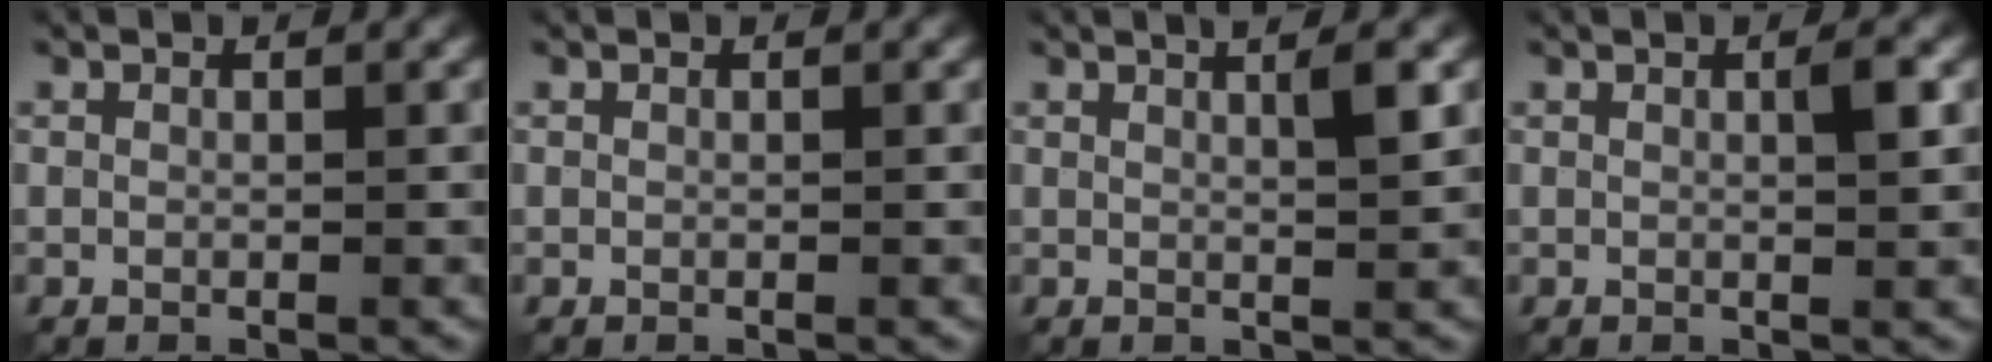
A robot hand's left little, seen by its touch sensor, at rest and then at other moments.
{"total": 0.0}
{"total": 2.6, "force": [1.2, 0.5, 2.3], "torque": [-0.023, 0.006, 0.015]}
{"total": 1.5, "force": [0.4, 0.2, 1.5], "torque": [-0.023, 0.001, 0.004]}